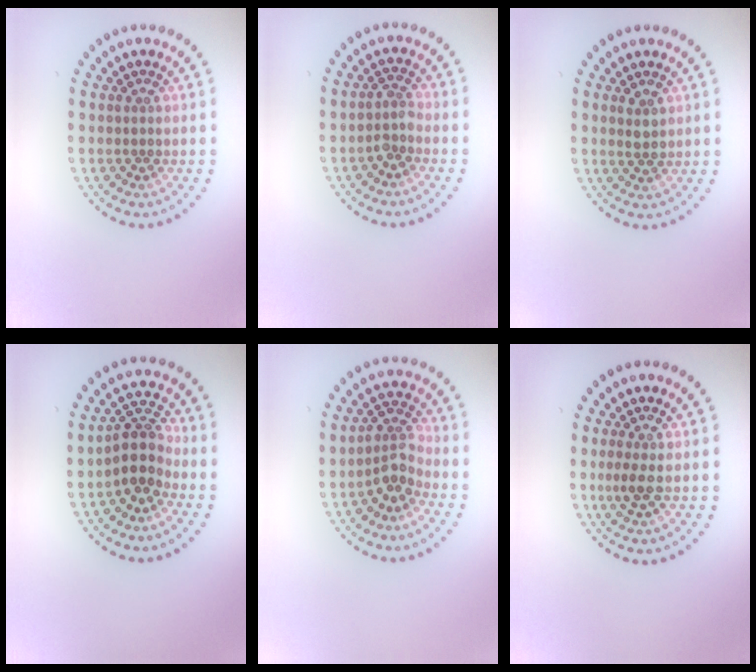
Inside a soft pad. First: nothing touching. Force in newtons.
{"total": 1.8, "press": 1.4, "slide": 1.1}
{"total": 1.5, "press": 1.4, "slide": 0.6}
{"total": 3.6, "press": 2.8, "slide": 2.1}
{"total": 2.7, "press": 2.1, "slide": 1.8}
{"total": 1.4, "press": 1.3, "slide": 0.7}